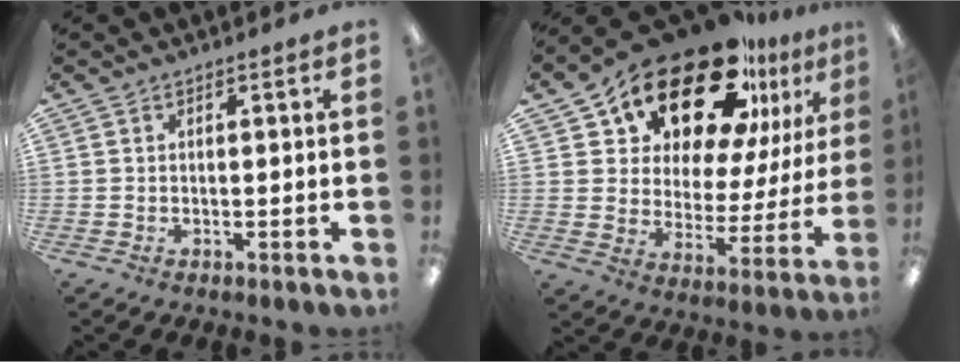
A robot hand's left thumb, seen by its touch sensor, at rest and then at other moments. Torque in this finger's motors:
{"motor_torque": [1.38, 1.92, 1.98, -0.80, 0.25]}